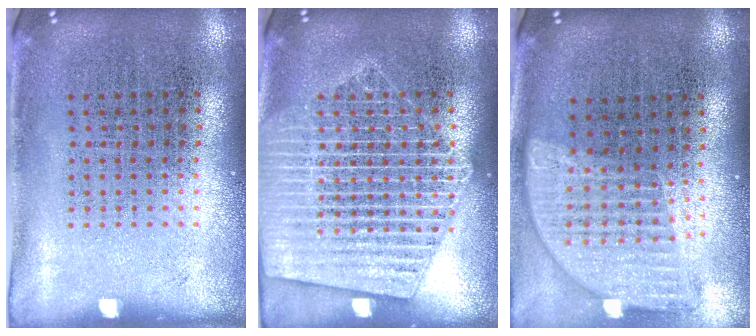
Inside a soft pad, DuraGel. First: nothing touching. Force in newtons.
{"total": 4.0, "press": 3.9, "slide": 0.4}
{"total": 1.5, "press": 1.3, "slide": 0.7}